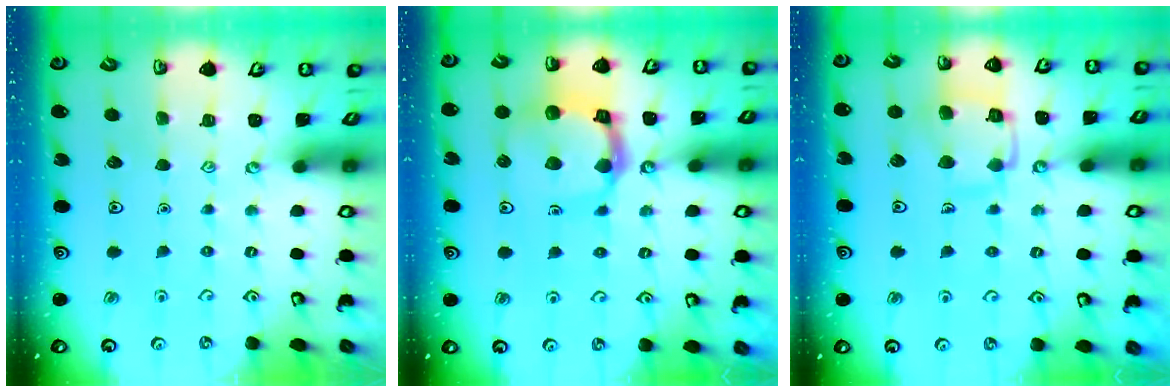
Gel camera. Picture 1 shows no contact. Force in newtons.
{"total": 12.4, "press": 12.3, "slide": 1.4}
{"total": 12.3, "press": 12.2, "slide": 1.1}